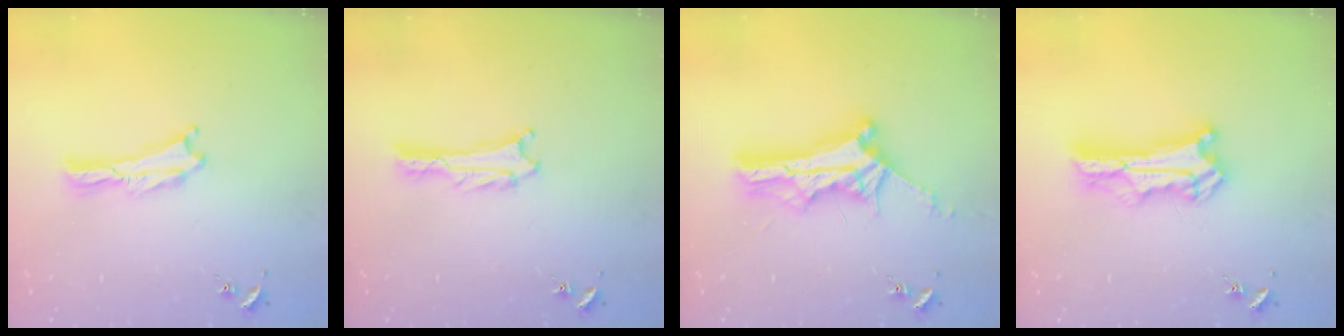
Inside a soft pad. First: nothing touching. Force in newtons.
{"total": 1.3, "press": 1.3, "slide": 0.0}
{"total": 9.2, "press": 9.2, "slide": 0.4}
{"total": 10.7, "press": 10.6, "slide": 1.0}